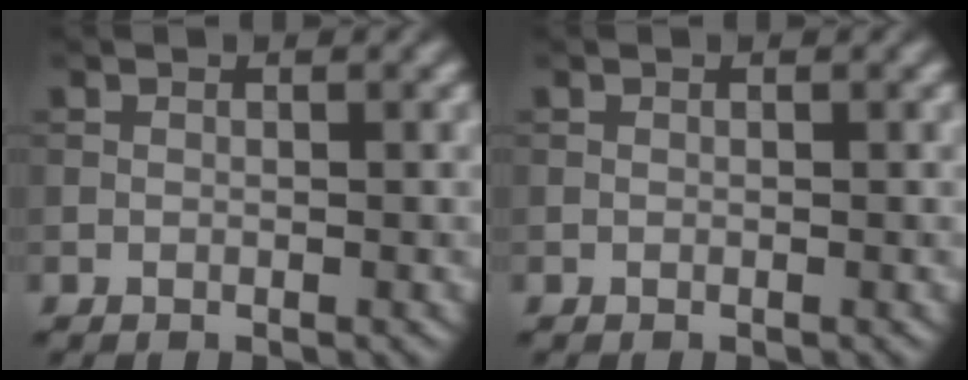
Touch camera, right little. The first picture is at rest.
{"total": 0.0}